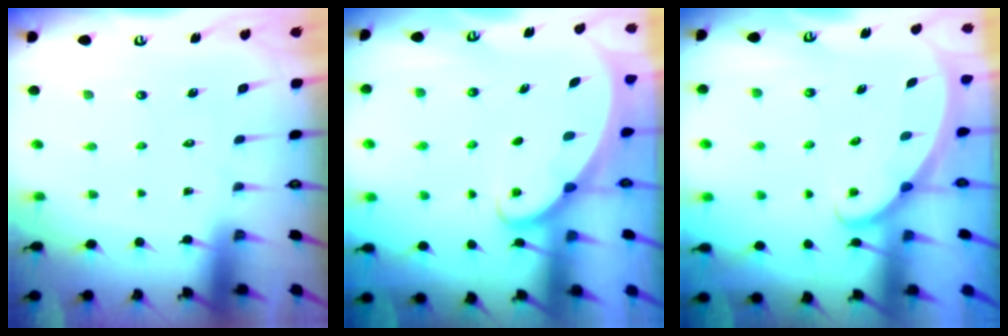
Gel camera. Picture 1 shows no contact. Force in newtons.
{"total": 2.4, "press": 2.4, "slide": 0.2}
{"total": 2.0, "press": 2.0, "slide": 0.2}